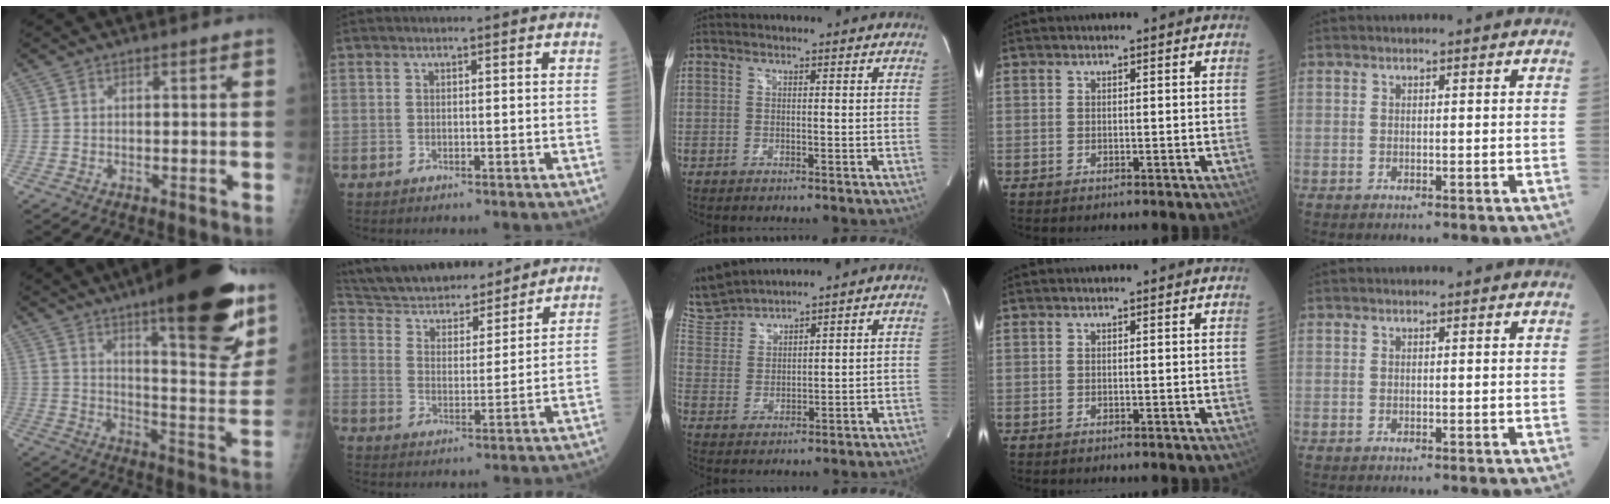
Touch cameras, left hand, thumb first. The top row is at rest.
{"thumb": {"total": 25.4, "force": [15.6, 6.3, 19.1], "torque": [-0.238, -0.070, 0.229]}, "index": {"total": 18.7, "force": [17.0, 5.0, 6.1], "torque": [-0.114, 0.019, 0.274]}, "middle": {"total": 7.1, "force": [7.1, 0.2, 0.7], "torque": [-0.033, 0.009, 0.152]}}